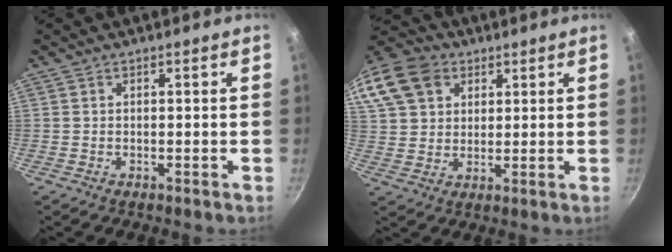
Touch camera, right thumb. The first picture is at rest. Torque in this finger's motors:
{"motor_torque": [-0.68, 0.49, 0.23, -0.10, 0.19]}